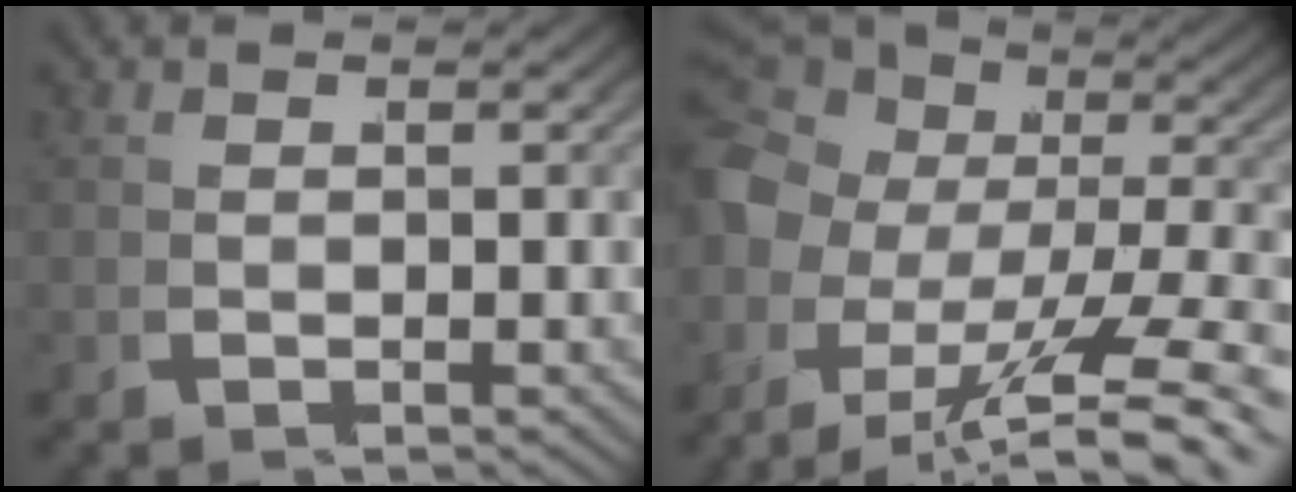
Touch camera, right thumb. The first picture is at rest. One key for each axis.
{"total": 9.3, "fx": -1.6, "fy": 6.2, "fz": 6.8, "tx": -0.119, "ty": -0.020, "tz": -0.018}